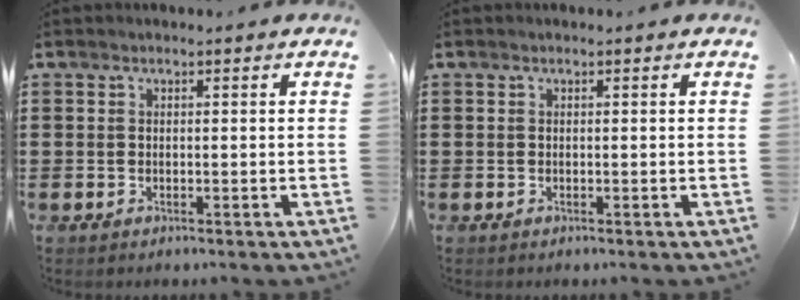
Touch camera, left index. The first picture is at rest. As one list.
[{"total": 0.0}]